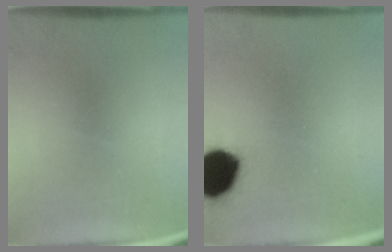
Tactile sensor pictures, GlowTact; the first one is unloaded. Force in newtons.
{"total": 15.9}